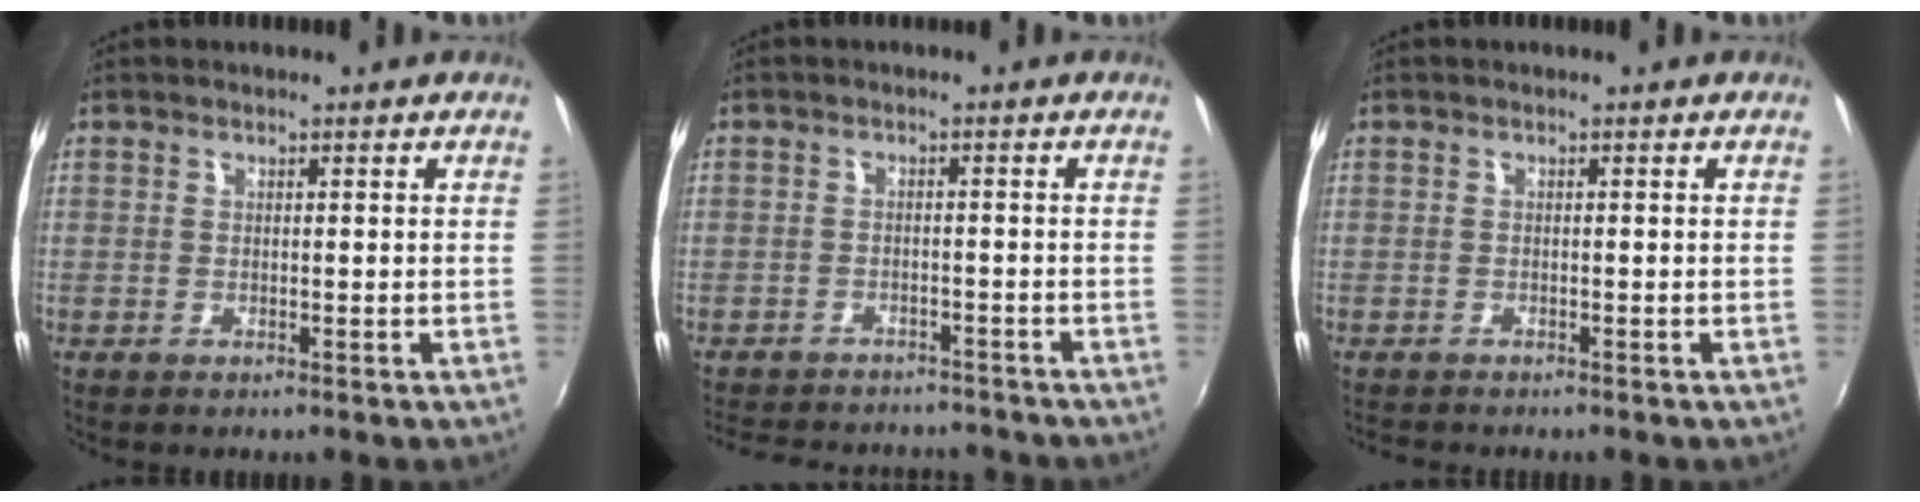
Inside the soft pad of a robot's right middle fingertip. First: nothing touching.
{"total": 11.5, "force": [-9.8, 4.8, 3.5], "torque": [-0.090, 0.018, -0.136]}
{"total": 2.0, "force": [-2.0, 0.3, 0.5], "torque": [-0.014, -0.012, -0.033]}